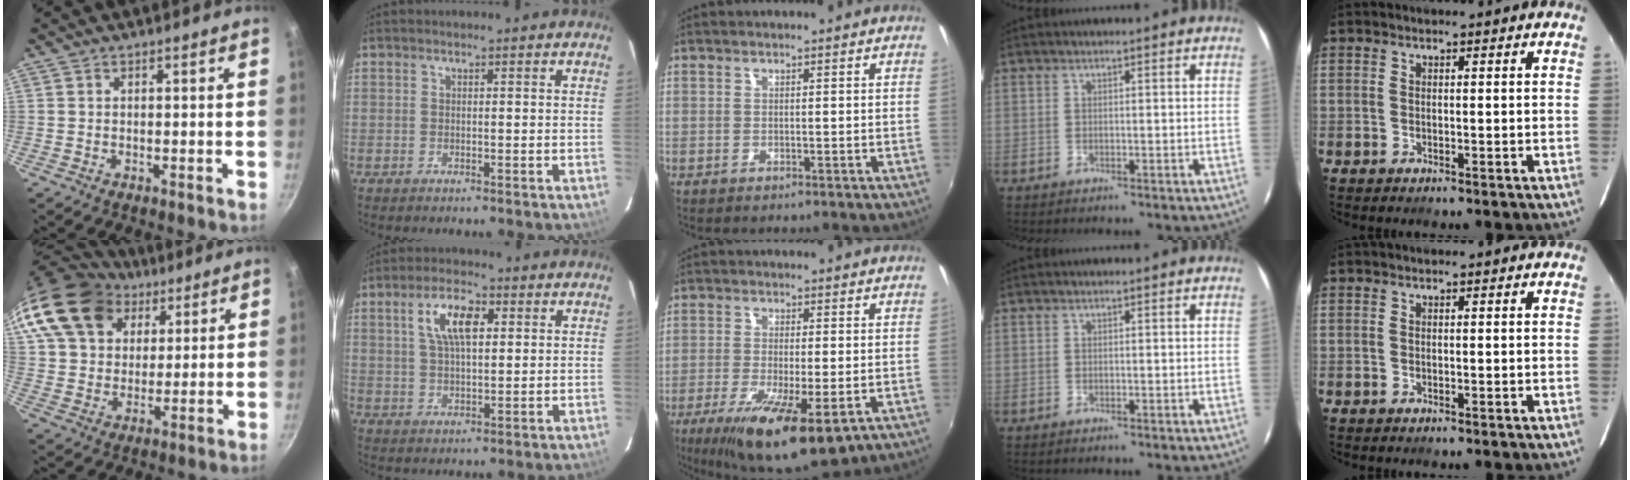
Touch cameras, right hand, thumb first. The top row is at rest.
{"thumb": {"total": 20.9, "force": [10.5, 15.0, 10.1], "torque": [-0.191, 0.006, 0.190]}, "index": {"total": 8.1, "force": [2.7, 3.5, 6.8], "torque": [-0.126, 0.015, 0.049]}, "middle": {"total": 14.1, "force": [-7.4, 3.8, 11.4], "torque": [-0.223, -0.045, -0.118]}}